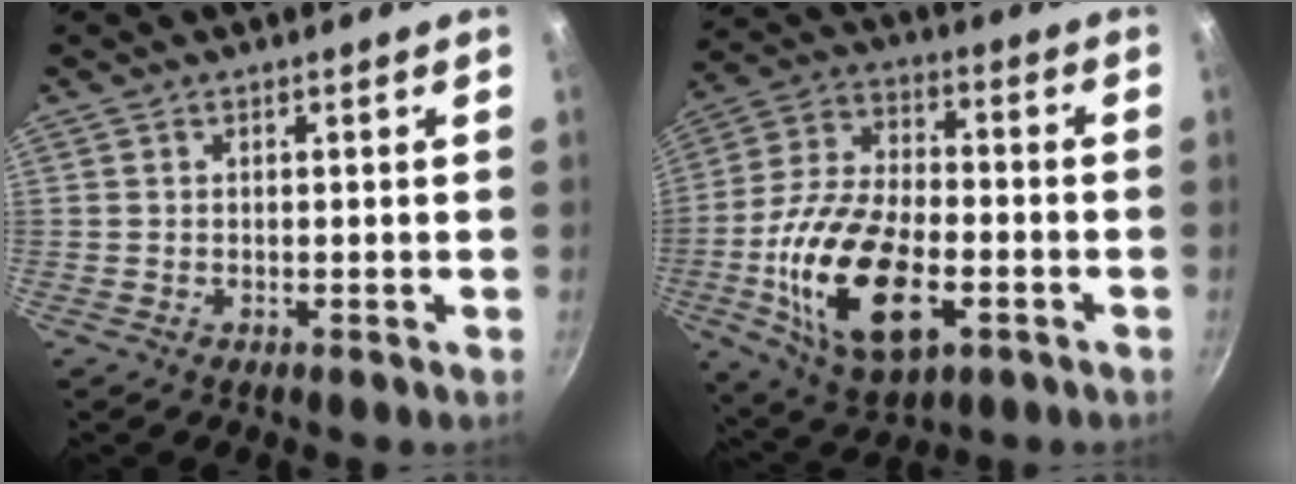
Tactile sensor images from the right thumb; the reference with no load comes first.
{"total": 21.8, "force": [-6.0, 11.7, 17.4], "torque": [-0.325, 0.021, -0.102]}